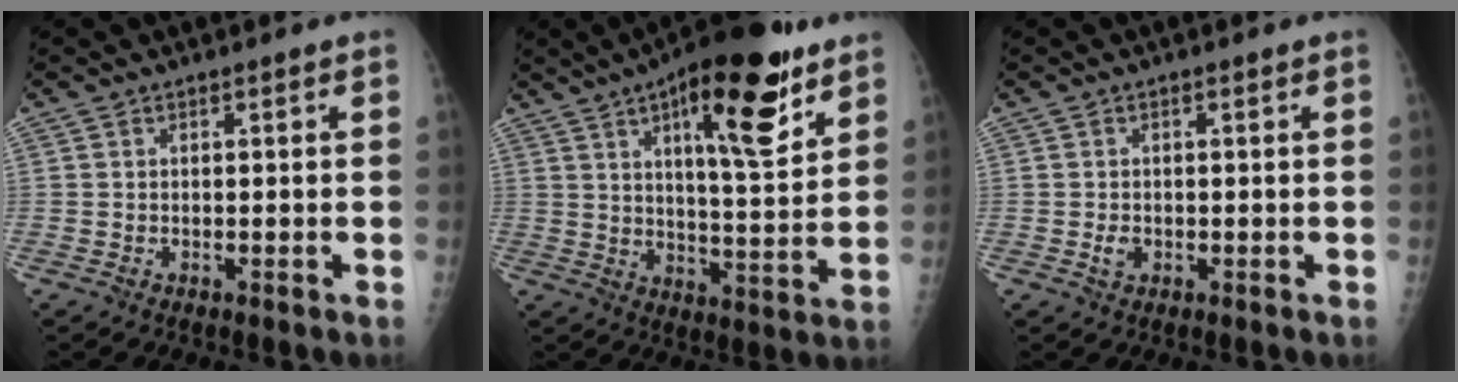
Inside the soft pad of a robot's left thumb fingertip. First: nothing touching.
{"total": 19.5, "force": [10.4, 5.8, 15.4], "torque": [-0.202, -0.046, 0.153]}
{"total": 1.6, "force": [-0.4, 1.2, 1.0], "torque": [-0.016, 0.000, -0.005]}